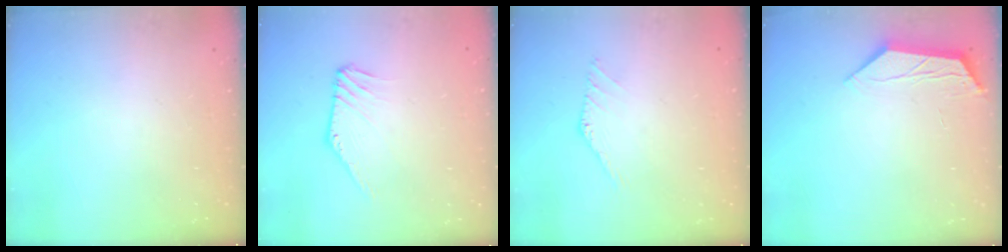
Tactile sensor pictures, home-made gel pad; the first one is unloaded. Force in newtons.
{"total": 3.4, "press": 3.4, "slide": 0.1}
{"total": 1.2, "press": 1.2, "slide": 0.1}
{"total": 5.9, "press": 5.9, "slide": 0.2}